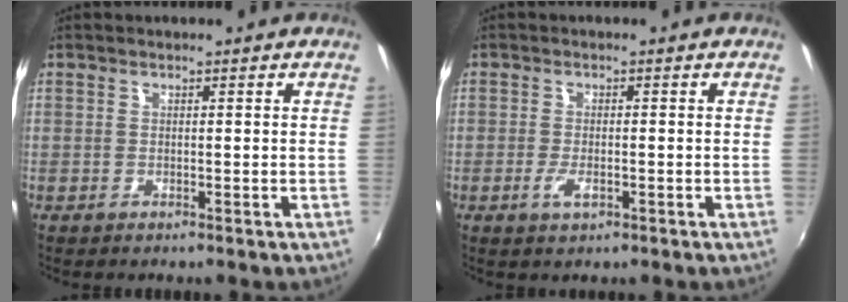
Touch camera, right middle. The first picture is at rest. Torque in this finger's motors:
{"motor_torque": [0.72, -0.51, 0.22, 0.07]}